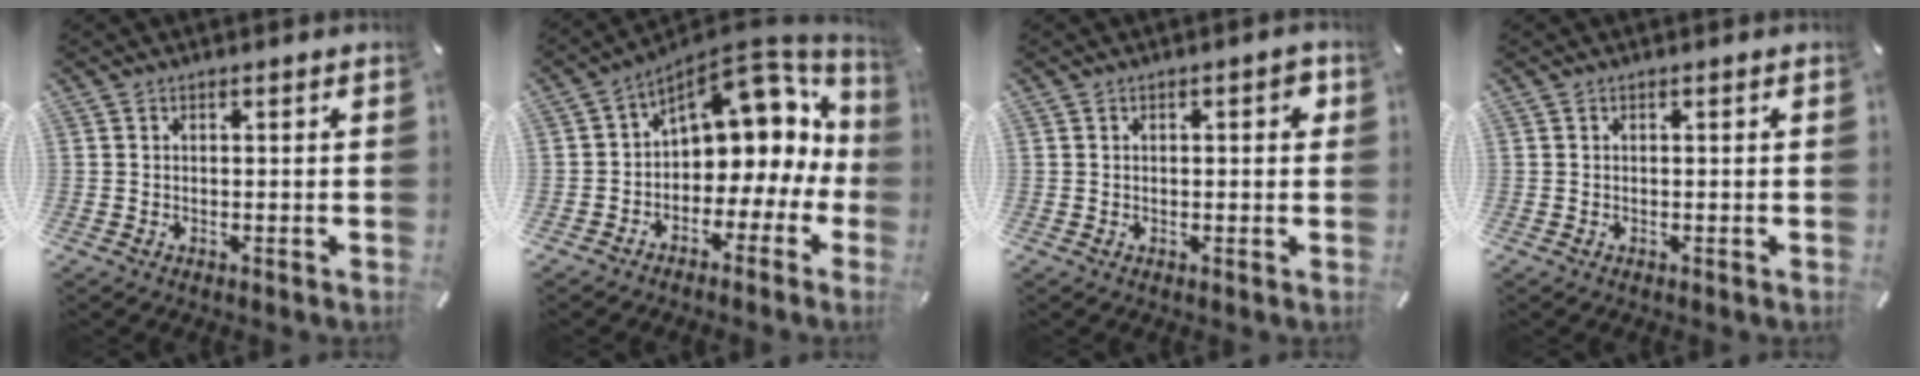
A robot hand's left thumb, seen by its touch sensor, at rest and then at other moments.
{"total": 12.5, "force": [6.5, 8.0, 7.1], "torque": [-0.099, -0.057, 0.112]}
{"total": 2.7, "force": [0.6, 1.1, 2.4], "torque": [-0.024, -0.002, 0.002]}
{"total": 0.0}